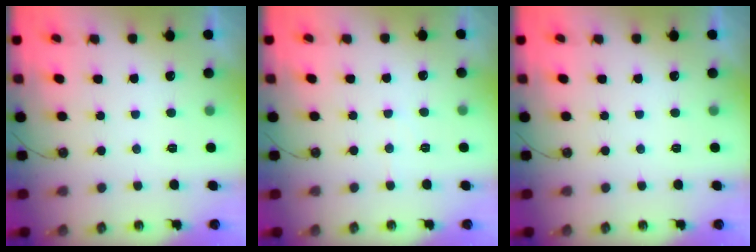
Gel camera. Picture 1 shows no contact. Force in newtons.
{"total": 3.8, "press": 3.8, "slide": 0.7}
{"total": 0.0}